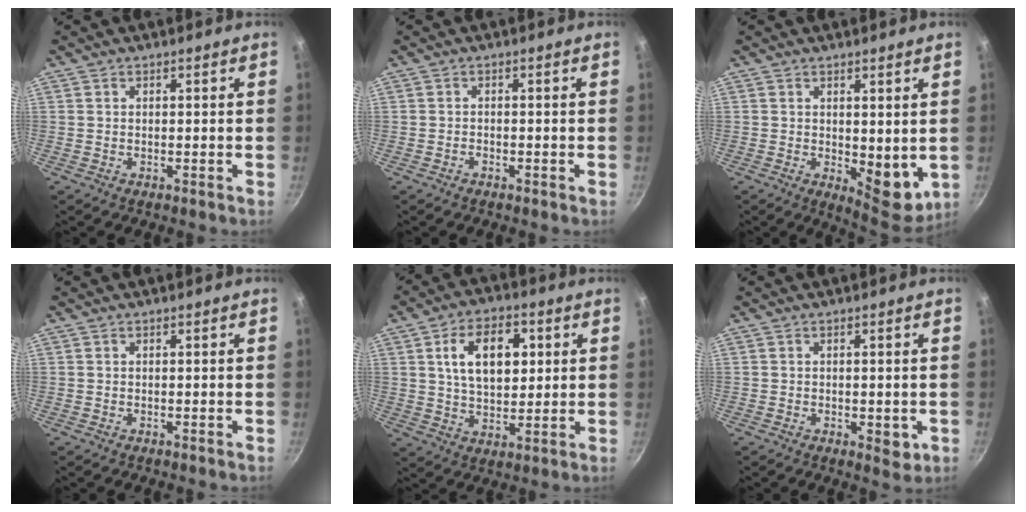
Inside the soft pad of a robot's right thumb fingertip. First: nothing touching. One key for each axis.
{"total": 0.7, "fx": -0.5, "fy": 0.3, "fz": 0.2, "tx": -0.009, "ty": 0.010, "tz": -0.011}
{"total": 8.2, "fx": 0.4, "fy": 4.2, "fz": 7.0, "tx": -0.068, "ty": -0.016, "tz": 0.019}
{"total": 0.0}
{"total": 12.8, "fx": 3.2, "fy": 7.9, "fz": 9.5, "tx": -0.130, "ty": -0.004, "tz": 0.053}
{"total": 3.5, "fx": -0.7, "fy": 1.9, "fz": 2.8, "tx": -0.031, "ty": -0.005, "tz": -0.005}